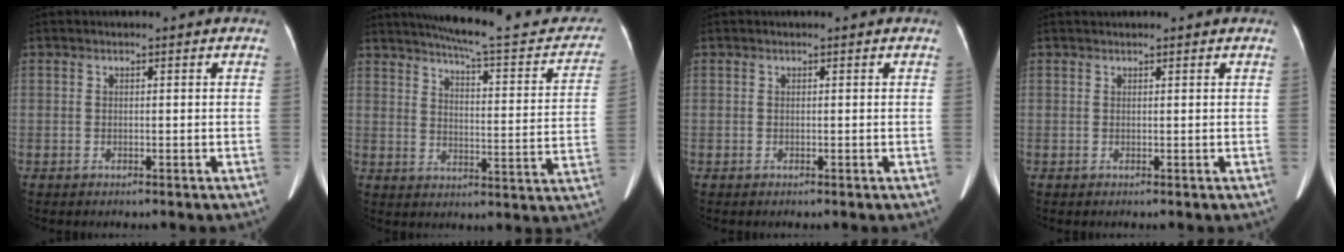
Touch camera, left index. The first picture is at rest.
{"total": 21.7, "force": [19.0, 3.7, 9.9], "torque": [-0.125, -0.021, 0.232]}
{"total": 0.0}
{"total": 1.9, "force": [1.8, 0.2, 0.6], "torque": [-0.009, 0.028, 0.027]}